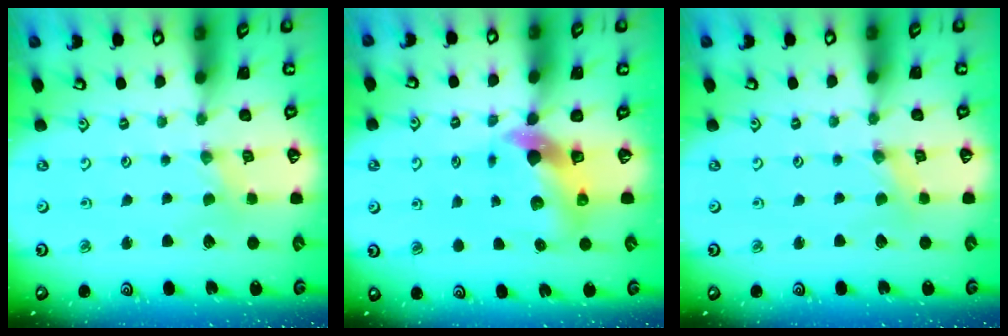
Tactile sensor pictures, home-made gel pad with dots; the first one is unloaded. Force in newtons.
{"total": 7.6, "press": 7.5, "slide": 1.2}
{"total": 0.0}